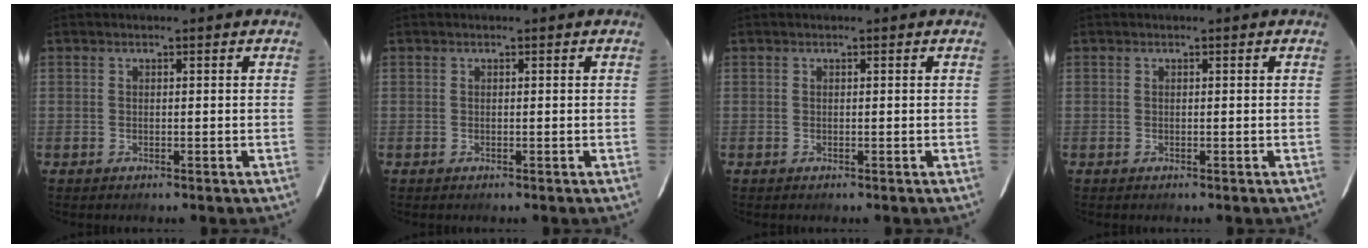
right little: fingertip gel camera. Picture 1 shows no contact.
{"total": 0.0}
{"total": 0.0}
{"total": 0.0}